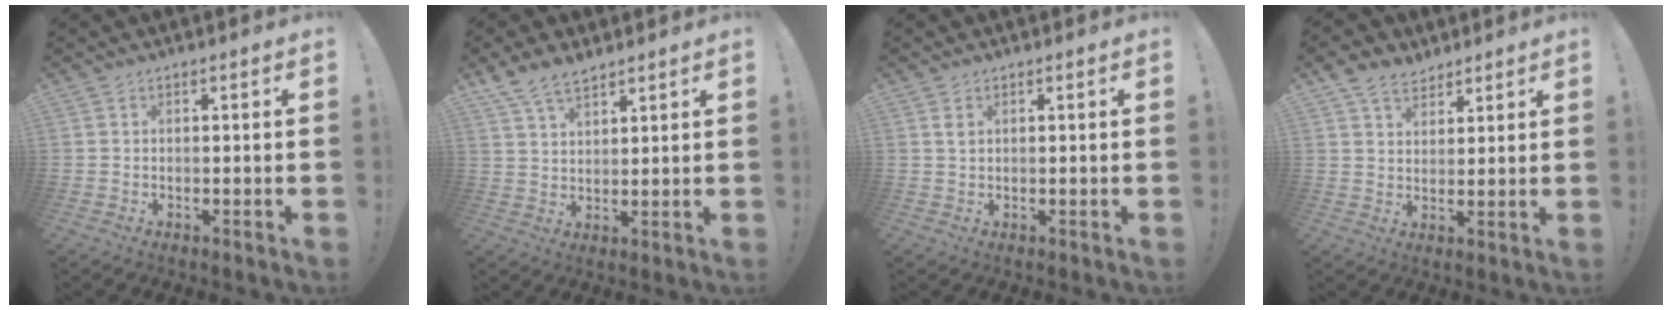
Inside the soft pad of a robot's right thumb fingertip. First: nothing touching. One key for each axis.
{"total": 7.2, "fx": 5.5, "fy": 2.9, "fz": 3.5, "tx": -0.070, "ty": -0.025, "tz": 0.107}
{"total": 1.4, "fx": 0.8, "fy": 0.7, "fz": 1.0, "tx": -0.013, "ty": -0.001, "tz": 0.012}
{"total": 7.1, "fx": 5.1, "fy": 4.2, "fz": 2.6, "tx": -0.050, "ty": -0.024, "tz": 0.100}